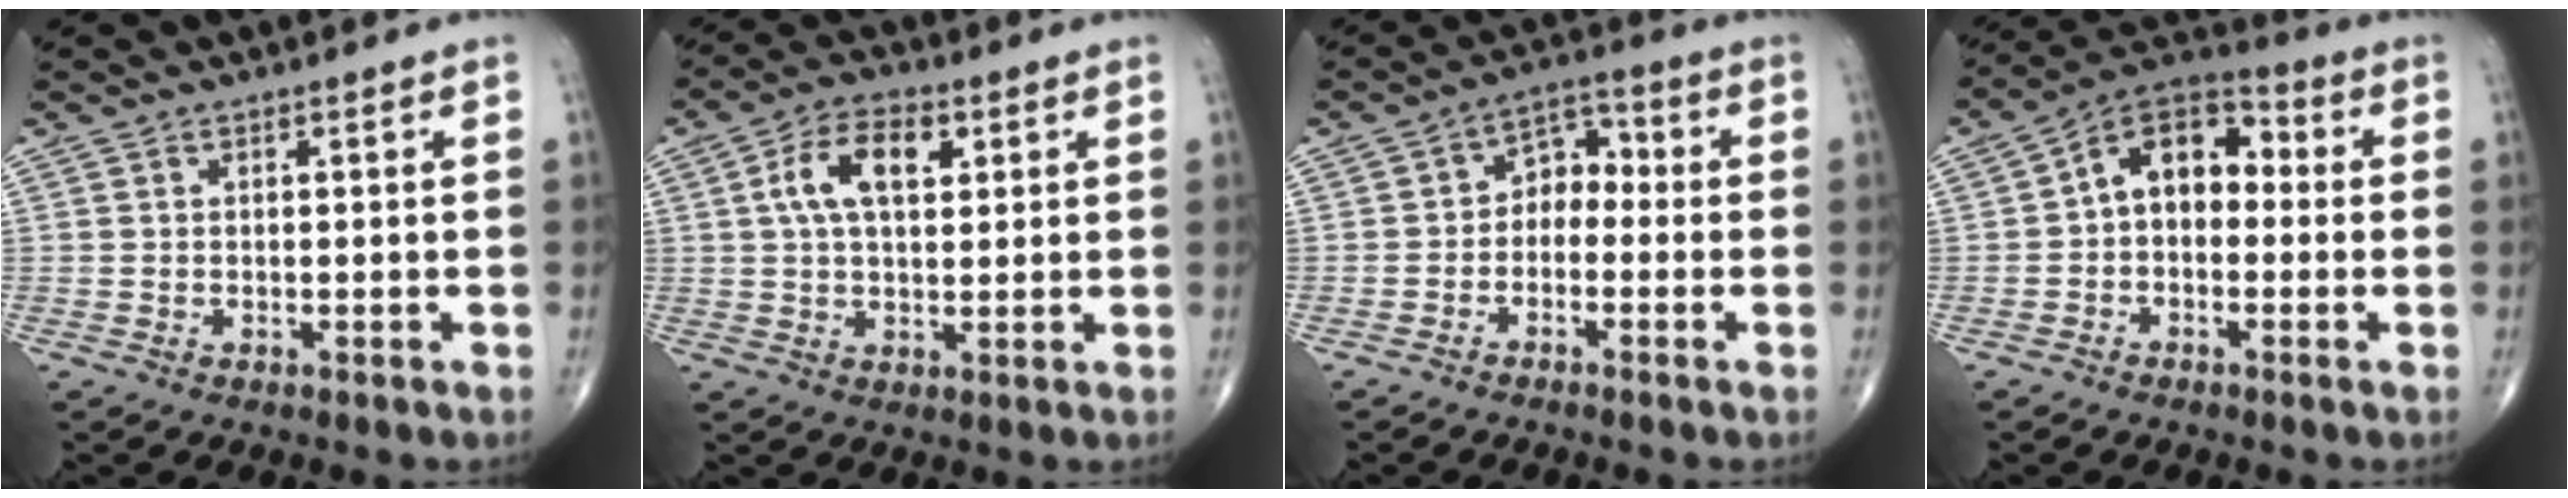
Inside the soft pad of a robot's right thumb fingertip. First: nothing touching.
{"total": 9.4, "force": [2.7, 5.1, 7.5], "torque": [-0.124, 0.010, 0.042]}
{"total": 5.8, "force": [-1.3, 4.3, 3.7], "torque": [-0.031, 0.036, -0.038]}
{"total": 10.7, "force": [0.1, 7.2, 7.9], "torque": [-0.094, 0.039, -0.019]}